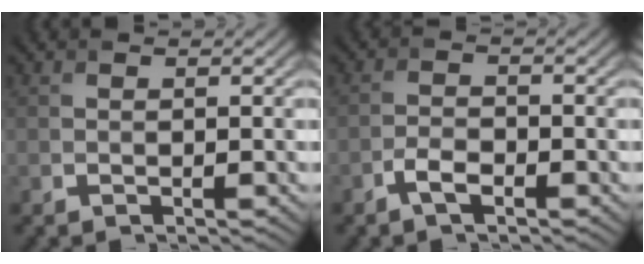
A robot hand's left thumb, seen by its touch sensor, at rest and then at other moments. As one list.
[{"total": 2.8, "force": [-1.8, 1.1, 1.8], "torque": [-0.040, 0.002, -0.040]}]